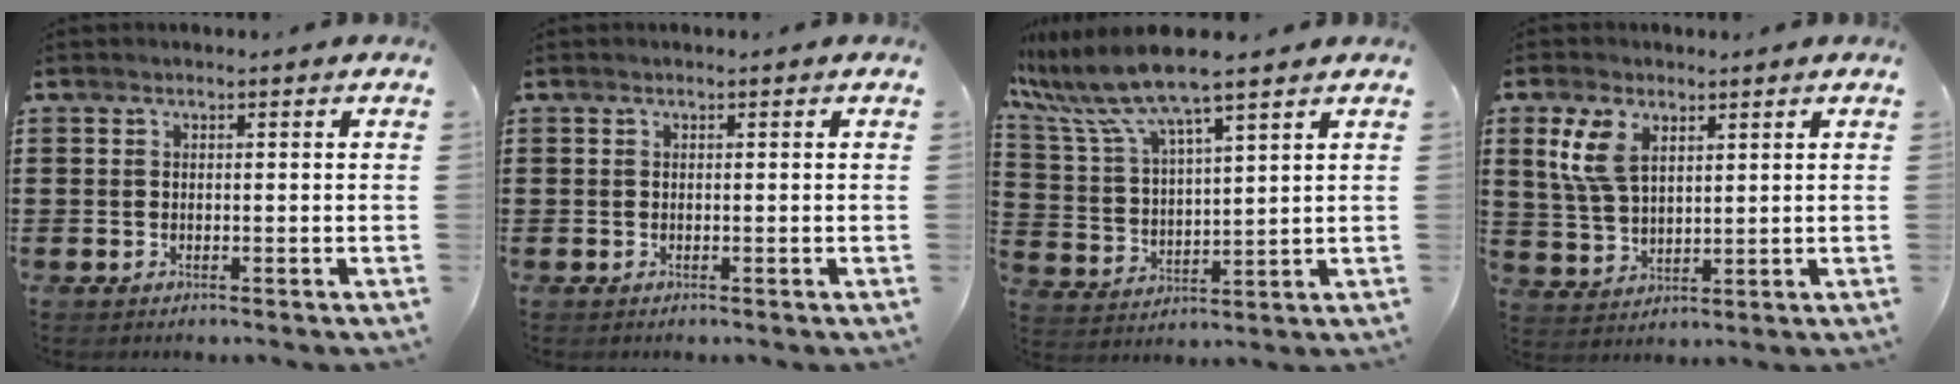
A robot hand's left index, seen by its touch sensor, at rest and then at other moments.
{"total": 0.0}
{"total": 8.7, "force": [7.3, 0.4, 4.7], "torque": [-0.119, -0.035, 0.125]}
{"total": 7.0, "force": [3.4, 3.8, 4.9], "torque": [-0.115, 0.008, 0.061]}